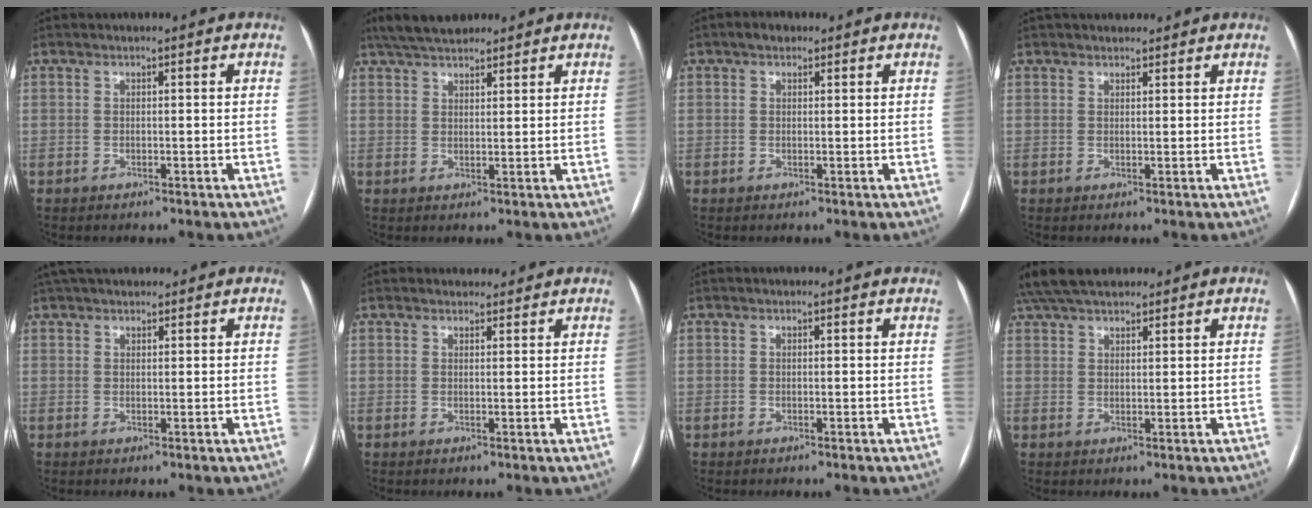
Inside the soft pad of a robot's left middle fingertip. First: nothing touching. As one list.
[{"total": 7.0, "force": [5.9, 2.1, 3.0], "torque": [-0.051, 0.028, 0.105]}, {"total": 1.7, "force": [1.1, 1.0, 0.8], "torque": [-0.015, 0.011, 0.015]}, {"total": 5.0, "force": [4.5, 1.5, 1.6], "torque": [-0.013, 0.034, 0.064]}, {"total": 8.0, "force": [7.0, 2.4, 3.2], "torque": [-0.046, 0.040, 0.112]}, {"total": 2.9, "force": [2.7, 1.1, 0.1], "torque": [-0.001, 0.013, 0.035]}, {"total": 2.9, "force": [2.8, 0.7, 0.6], "torque": [-0.009, 0.022, 0.024]}, {"total": 11.5, "force": [9.7, 3.8, 4.9], "torque": [-0.087, 0.052, 0.166]}]